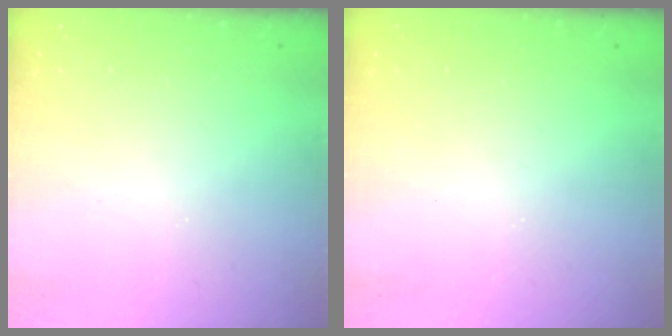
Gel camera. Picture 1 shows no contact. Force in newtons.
{"total": 0.0}